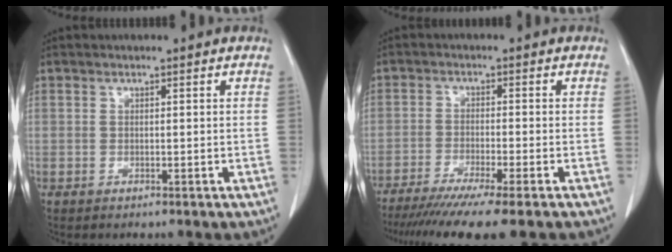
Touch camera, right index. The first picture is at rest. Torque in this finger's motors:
{"motor_torque": [0.84, -0.79, 0.73, 0.21]}